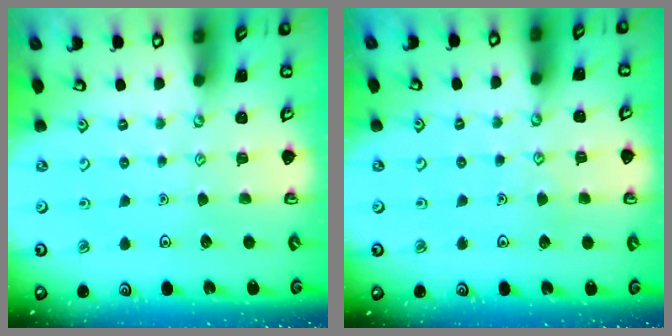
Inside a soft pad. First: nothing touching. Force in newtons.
{"total": 4.5, "press": 4.4, "slide": 0.4}